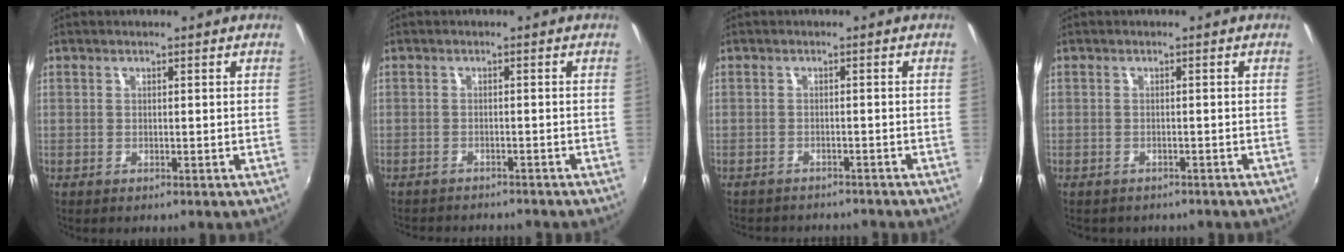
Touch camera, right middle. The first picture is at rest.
{"total": 6.1, "force": [-5.8, 1.2, 1.8], "torque": [-0.047, -0.012, -0.084]}
{"total": 6.5, "force": [-6.0, 1.7, 1.8], "torque": [-0.048, -0.012, -0.084]}
{"total": 2.9, "force": [-2.4, 1.4, 0.8], "torque": [-0.020, -0.011, -0.031]}